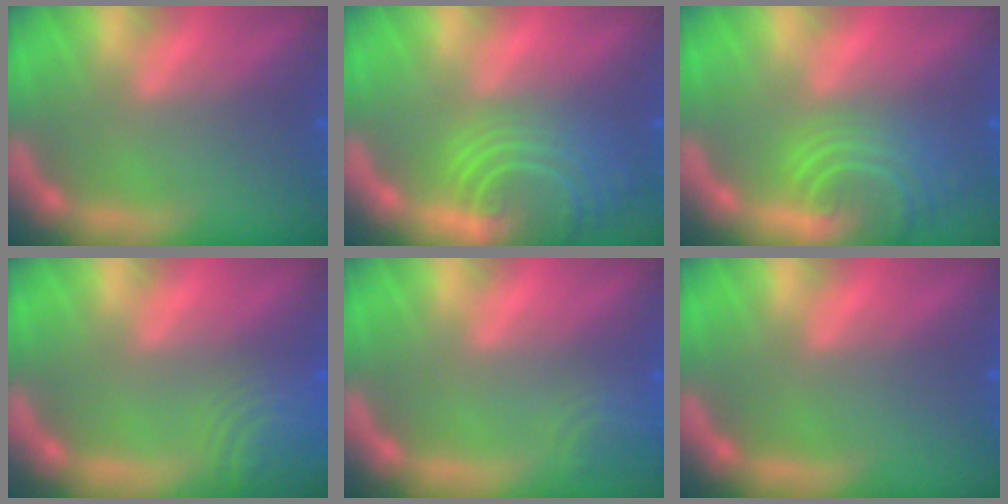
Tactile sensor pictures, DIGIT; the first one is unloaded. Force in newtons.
{"total": 8.1}
{"total": 6.1}
{"total": 7.0}
{"total": 2.9}
{"total": 0.0}